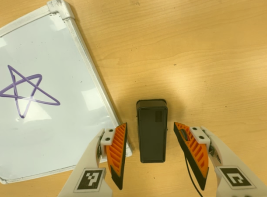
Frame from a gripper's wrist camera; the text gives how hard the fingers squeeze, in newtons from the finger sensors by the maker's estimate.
{"total": 0.0}